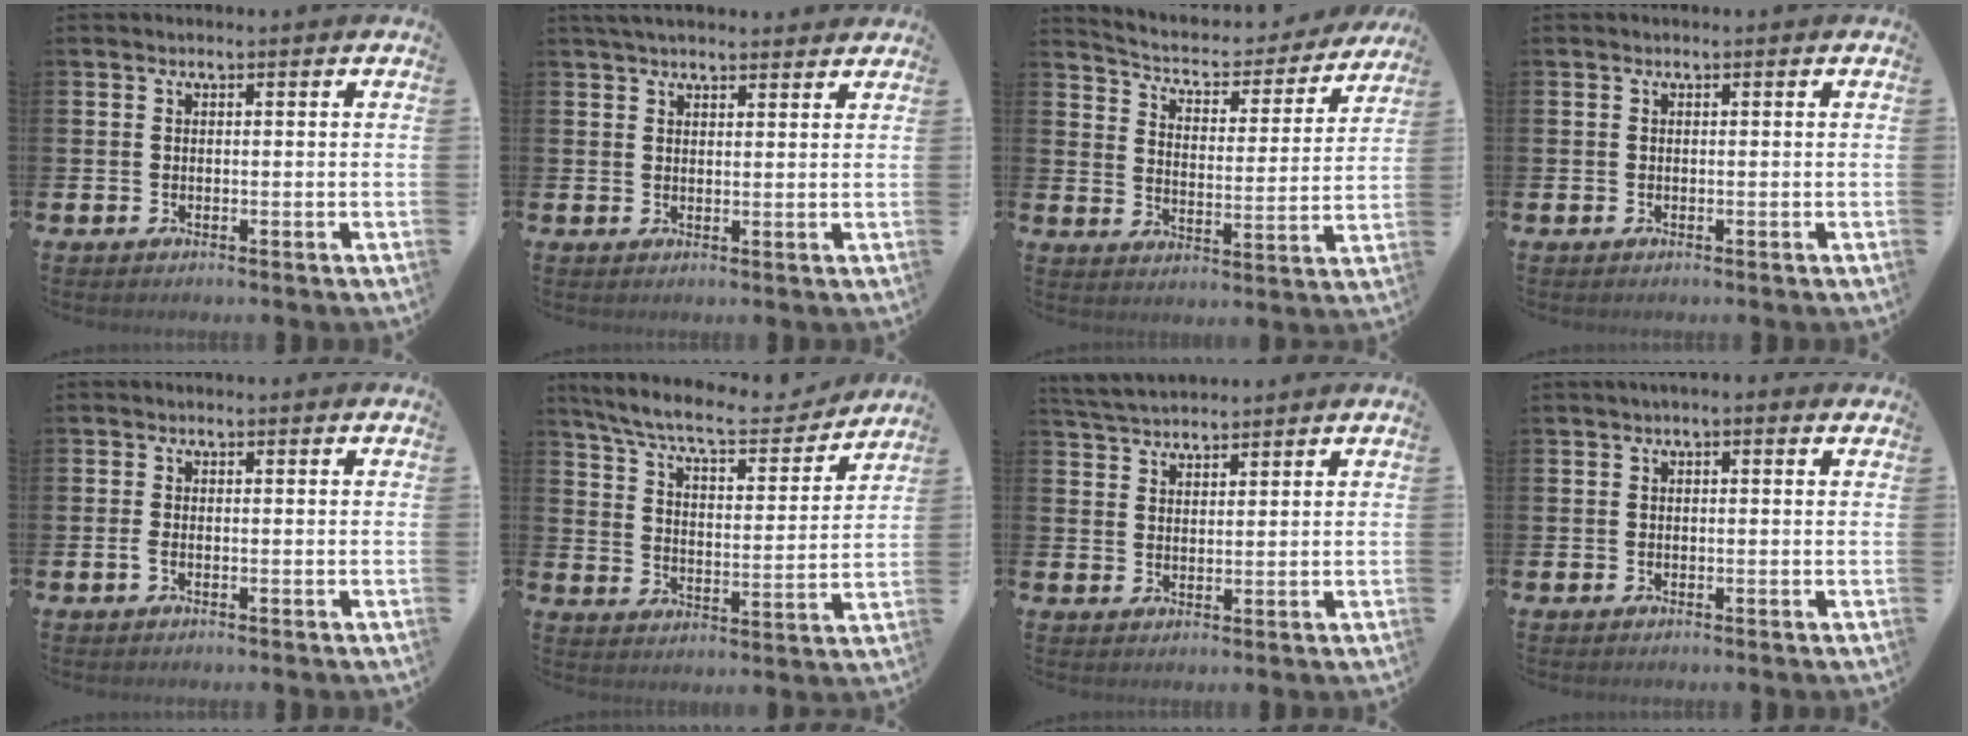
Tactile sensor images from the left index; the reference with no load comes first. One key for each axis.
{"total": 3.4, "fx": 3.1, "fy": 0.8, "fz": 0.9, "tx": -0.020, "ty": -0.008, "tz": 0.058}
{"total": 5.2, "fx": 4.7, "fy": 1.7, "fz": 1.3, "tx": -0.055, "ty": -0.037, "tz": 0.074}
{"total": 0.0}
{"total": 1.0, "fx": -0.4, "fy": 0.3, "fz": 0.8, "tx": -0.018, "ty": 0.002, "tz": -0.007}
{"total": 8.8, "fx": 8.0, "fy": 1.4, "fz": 3.4, "tx": -0.096, "ty": -0.053, "tz": 0.134}
{"total": 3.9, "fx": 3.9, "fy": 0.6, "fz": 0.4, "tx": -0.022, "ty": -0.014, "tz": 0.073}
{"total": 0.7, "fx": 0.1, "fy": 0.3, "fz": 0.6, "tx": -0.010, "ty": 0.006, "tz": -0.001}